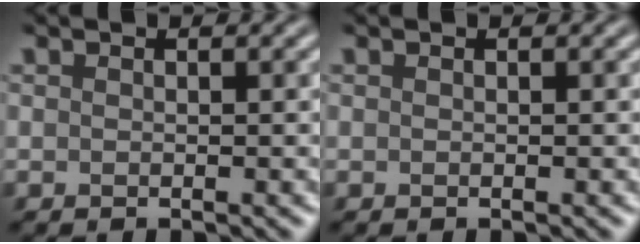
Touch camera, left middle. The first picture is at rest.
{"total": 0.0}